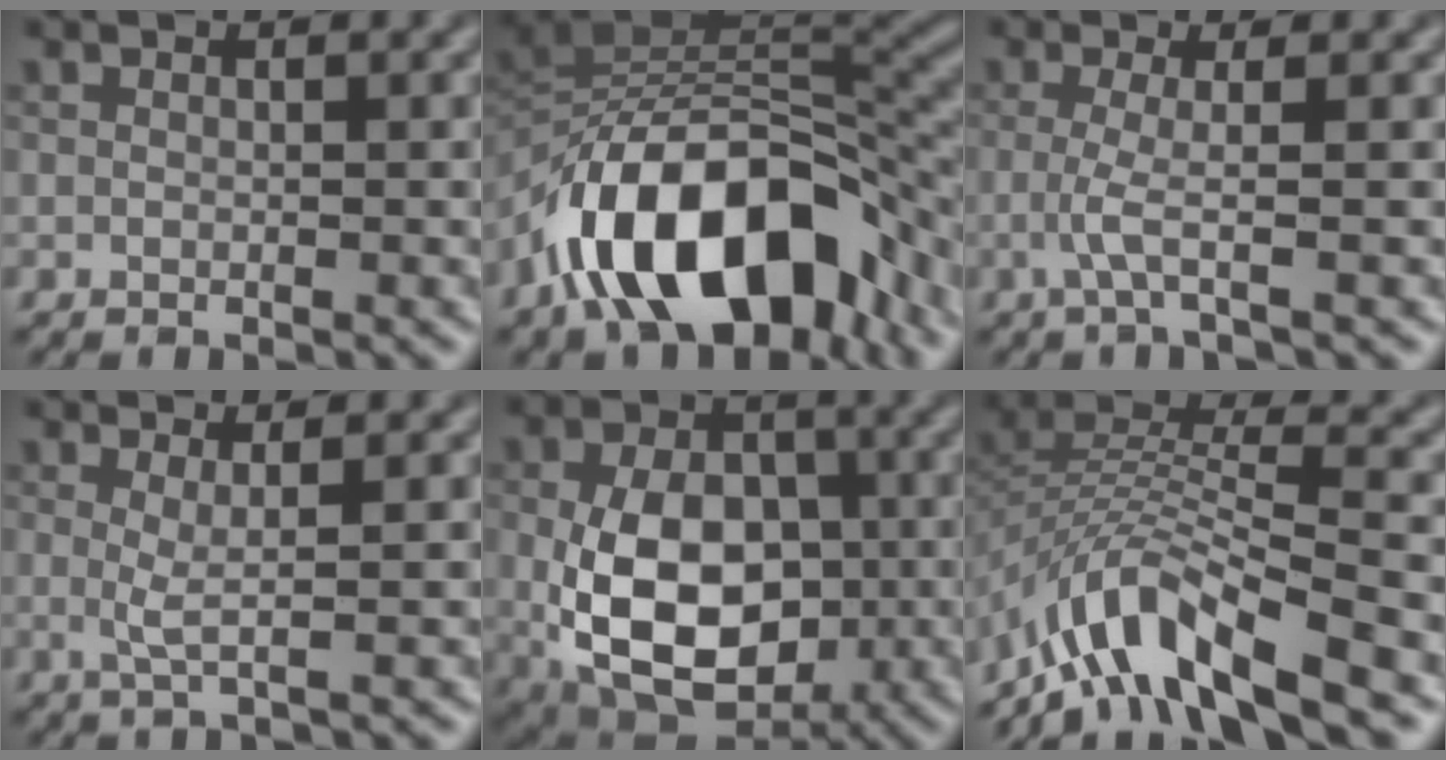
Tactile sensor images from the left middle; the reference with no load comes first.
{"total": 14.4, "force": [-7.3, 6.9, 10.3], "torque": [-0.158, 0.006, -0.135]}
{"total": 2.4, "force": [-0.5, 0.4, 2.3], "torque": [-0.049, -0.005, -0.017]}
{"total": 2.0, "force": [0.3, 0.4, 1.9], "torque": [-0.038, -0.006, 0.001]}
{"total": 11.4, "force": [-1.9, 7.6, 8.3], "torque": [-0.154, -0.016, -0.034]}
{"total": 8.9, "force": [-6.5, 2.4, 5.7], "torque": [-0.096, -0.003, -0.133]}